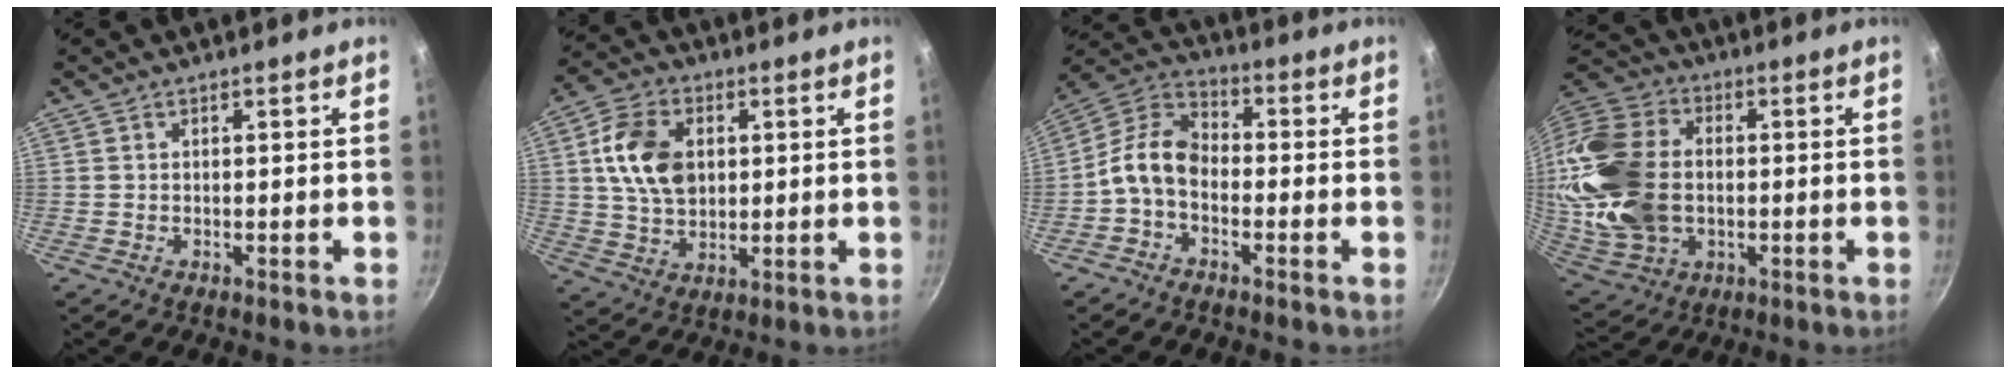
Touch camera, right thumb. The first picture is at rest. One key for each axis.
{"total": 12.4, "fx": 2.3, "fy": 8.6, "fz": 8.6, "tx": -0.139, "ty": 0.003, "tz": 0.039}
{"total": 9.2, "fx": -2.4, "fy": 6.2, "fz": 6.3, "tx": -0.109, "ty": 0.045, "tz": -0.068}
{"total": 22.8, "fx": -0.3, "fy": 16.4, "fz": 15.8, "tx": -0.314, "ty": 0.018, "tz": 0.003}